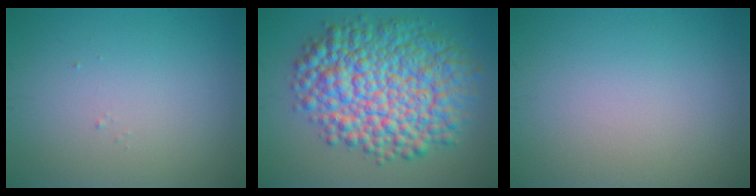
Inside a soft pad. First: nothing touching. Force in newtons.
{"total": 12.2, "press": 12.2, "slide": 0.2}
{"total": 0.0}